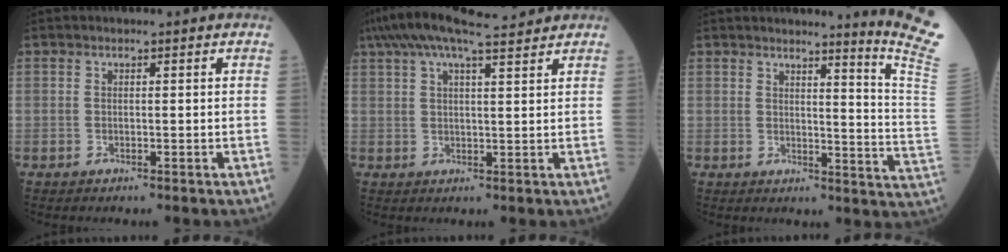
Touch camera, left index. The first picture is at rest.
{"total": 12.5, "force": [10.5, 0.9, 6.6], "torque": [-0.126, 0.041, 0.165]}
{"total": 11.4, "force": [9.2, -4.4, 5.0], "torque": [-0.071, -0.115, 0.093]}